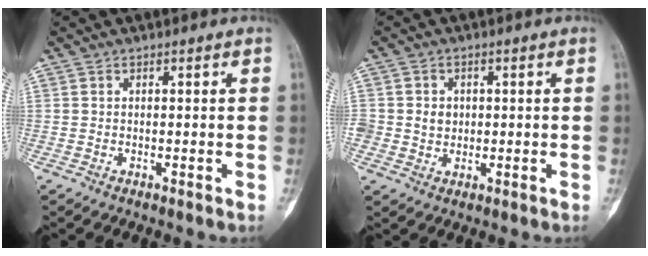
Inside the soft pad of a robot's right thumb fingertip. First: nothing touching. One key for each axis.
{"total": 3.5, "fx": 0.3, "fy": 3.2, "fz": 1.5, "tx": -0.004, "ty": 0.004, "tz": 0.007}